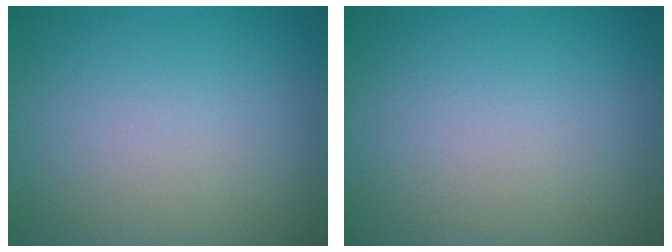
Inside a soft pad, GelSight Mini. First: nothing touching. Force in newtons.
{"total": 0.0}